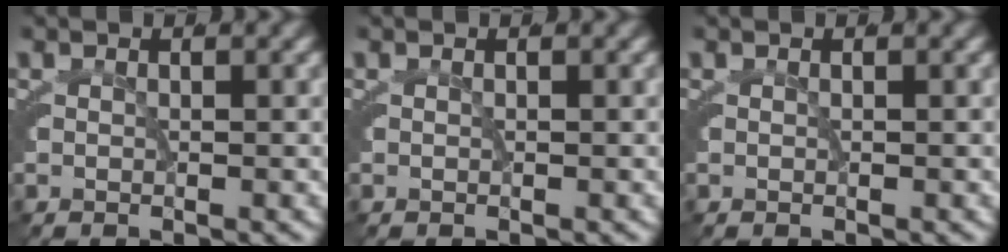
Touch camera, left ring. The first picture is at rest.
{"total": 0.0}
{"total": 0.0}